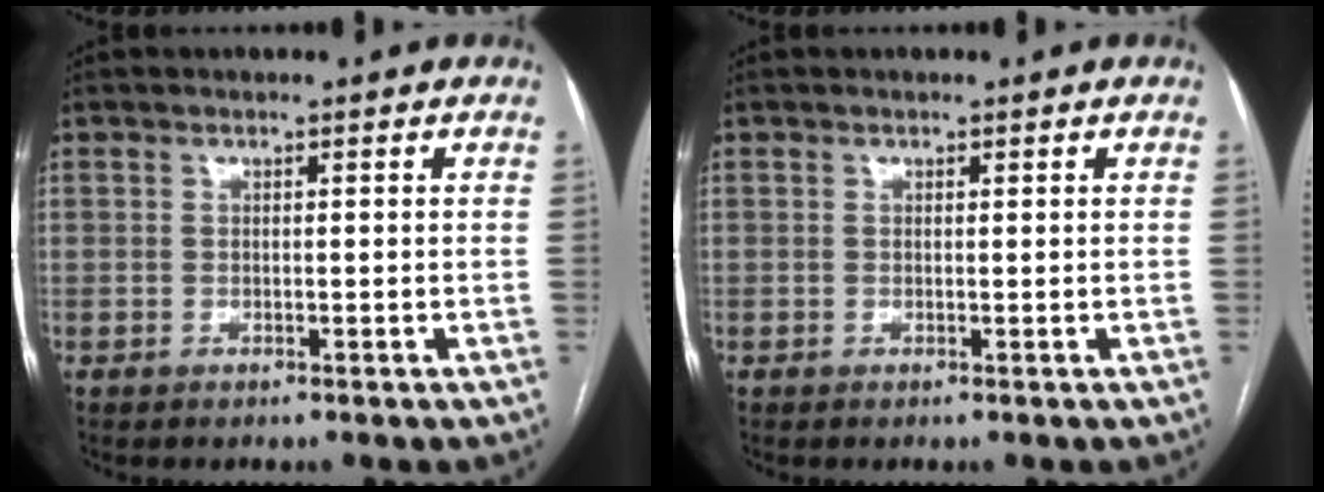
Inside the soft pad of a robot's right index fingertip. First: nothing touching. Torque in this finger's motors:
{"motor_torque": [0.19, 0.13, 0.08, 0.01]}